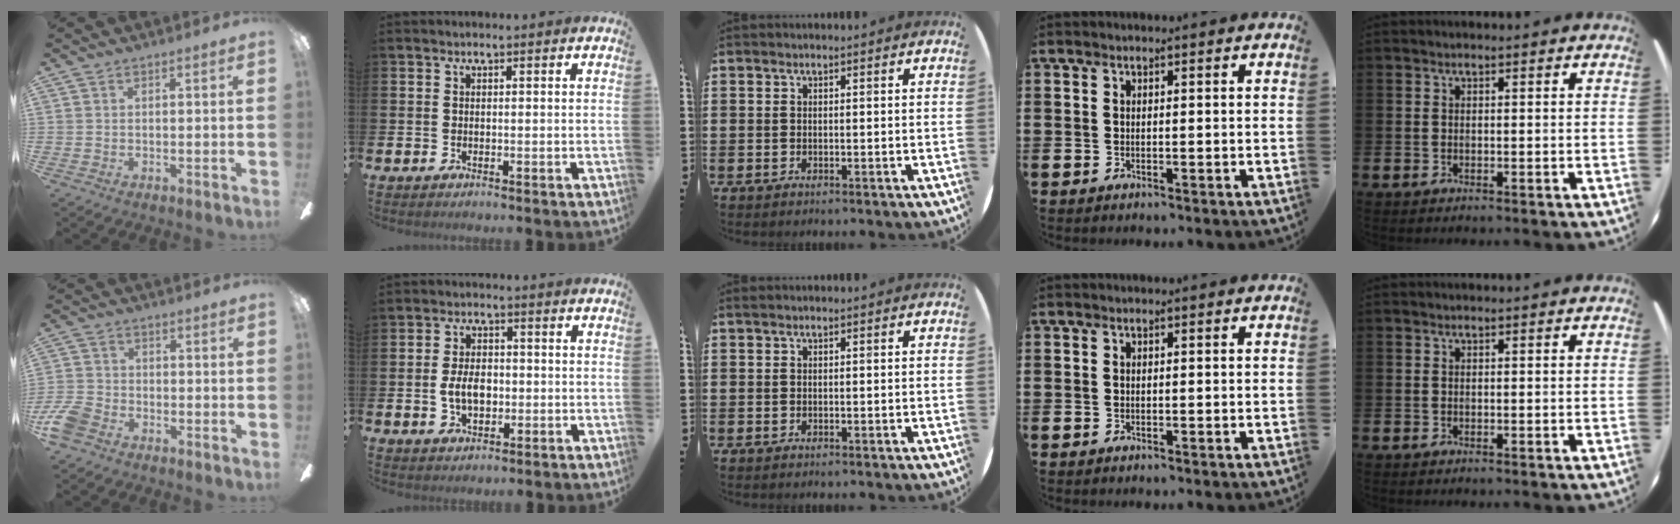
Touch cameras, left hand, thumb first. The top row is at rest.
{"thumb": {"total": 7.0, "force": [-4.3, 4.4, 3.4], "torque": [-0.085, 0.020, -0.086]}, "index": {"total": 4.7, "force": [-0.5, 3.0, 3.6], "torque": [-0.058, 0.006, -0.012]}}